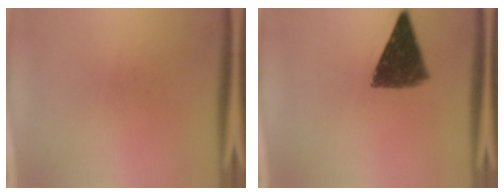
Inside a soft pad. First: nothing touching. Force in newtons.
{"total": 10.4}